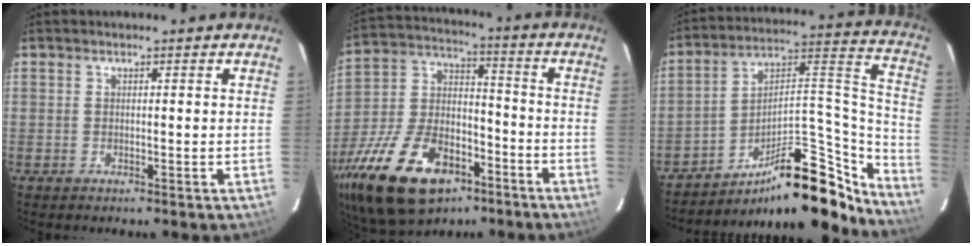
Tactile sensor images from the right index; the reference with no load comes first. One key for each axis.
{"total": 26.0, "fx": -14.8, "fy": 14.3, "fz": 15.9, "tx": -0.338, "ty": -0.003, "tz": -0.242}
{"total": 23.6, "fx": -19.4, "fy": 6.9, "fz": 11.5, "tx": -0.133, "ty": 0.059, "tz": -0.286}